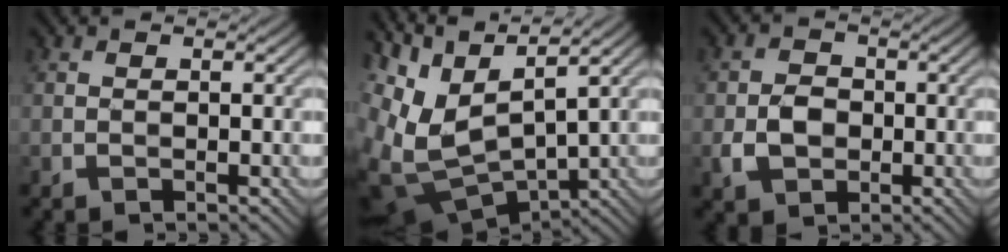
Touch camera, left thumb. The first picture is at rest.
{"total": 10.4, "force": [1.1, 5.3, 8.9], "torque": [-0.222, -0.012, 0.040]}
{"total": 3.9, "force": [-0.9, 3.2, 2.0], "torque": [-0.040, -0.005, -0.018]}